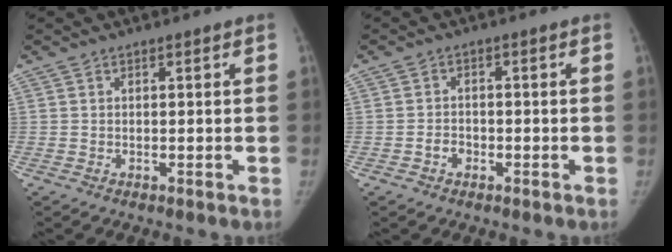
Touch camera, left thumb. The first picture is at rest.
{"total": 2.3, "force": [-1.1, 1.8, 0.9], "torque": [-0.008, 0.013, -0.020]}